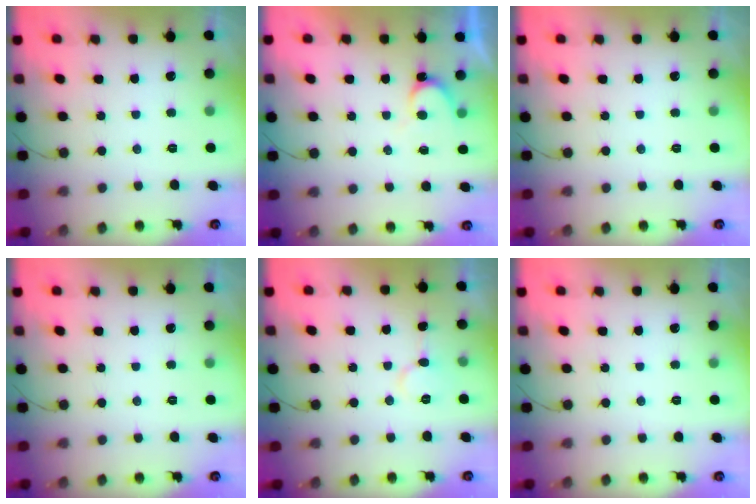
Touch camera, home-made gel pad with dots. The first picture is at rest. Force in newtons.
{"total": 5.6, "press": 5.6, "slide": 0.4}
{"total": 0.0}
{"total": 0.0}
{"total": 5.6, "press": 5.6, "slide": 0.2}
{"total": 0.0}